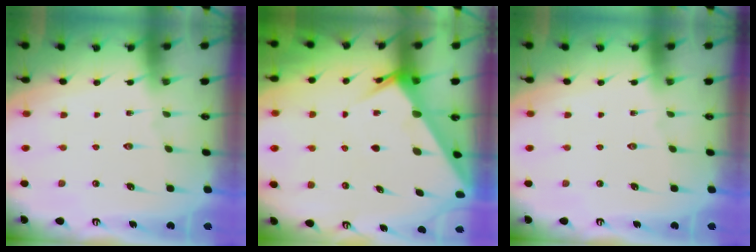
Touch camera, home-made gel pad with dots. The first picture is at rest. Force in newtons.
{"total": 4.2, "press": 4.2, "slide": 0.3}
{"total": 0.0}